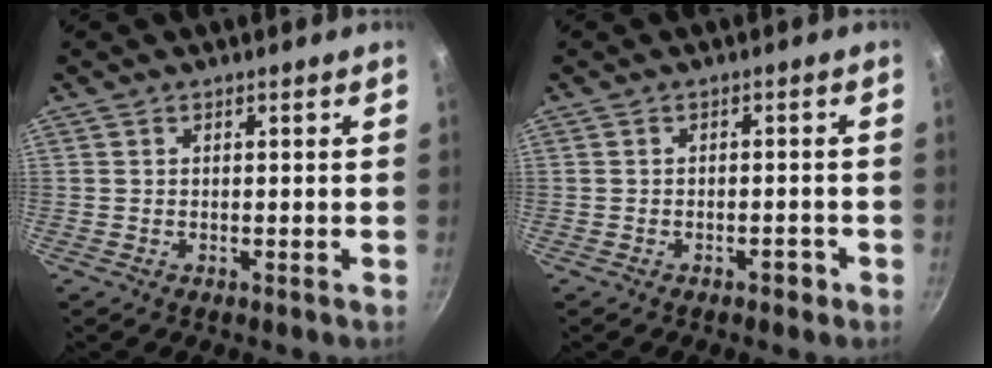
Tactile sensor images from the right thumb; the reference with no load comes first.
{"total": 1.9, "force": [-1.2, 1.0, 1.1], "torque": [-0.006, 0.019, -0.011]}